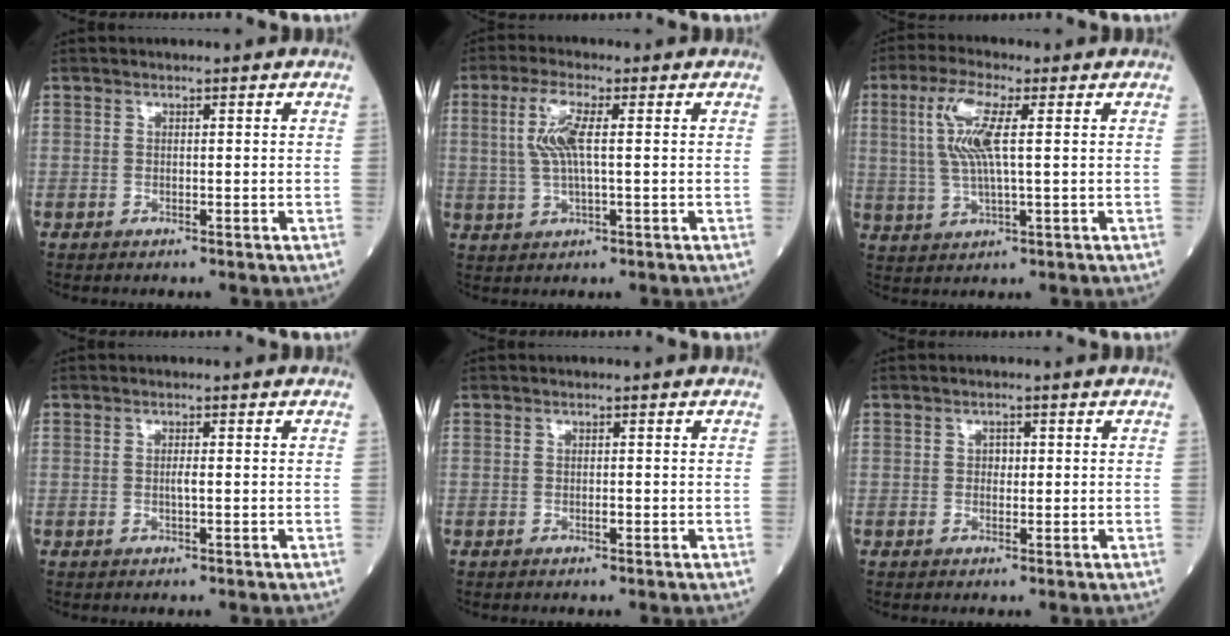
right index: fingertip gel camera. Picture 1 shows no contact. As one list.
[{"total": 5.9, "force": [1.0, 1.1, 5.7], "torque": [-0.131, 0.006, 0.022]}, {"total": 8.0, "force": [1.9, 1.4, 7.7], "torque": [-0.173, 0.009, 0.038]}, {"total": 1.5, "force": [-0.2, 0.0, 1.5], "torque": [-0.030, 0.000, -0.004]}, {"total": 0.5, "force": [-0.3, 0.1, 0.4], "torque": [-0.009, -0.001, -0.005]}, {"total": 1.3, "force": [0.2, 1.0, 0.9], "torque": [-0.011, 0.002, 0.001]}]